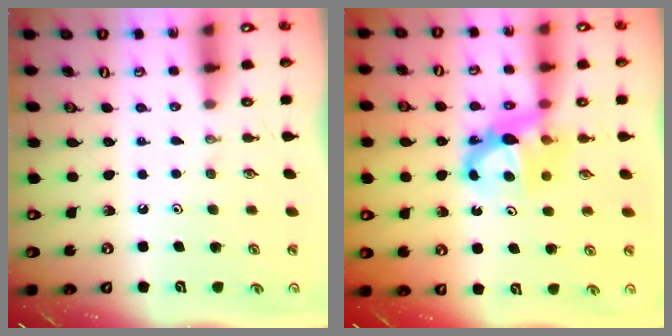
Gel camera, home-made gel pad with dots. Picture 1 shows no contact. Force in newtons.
{"total": 8.2, "press": 8.2, "slide": 0.2}